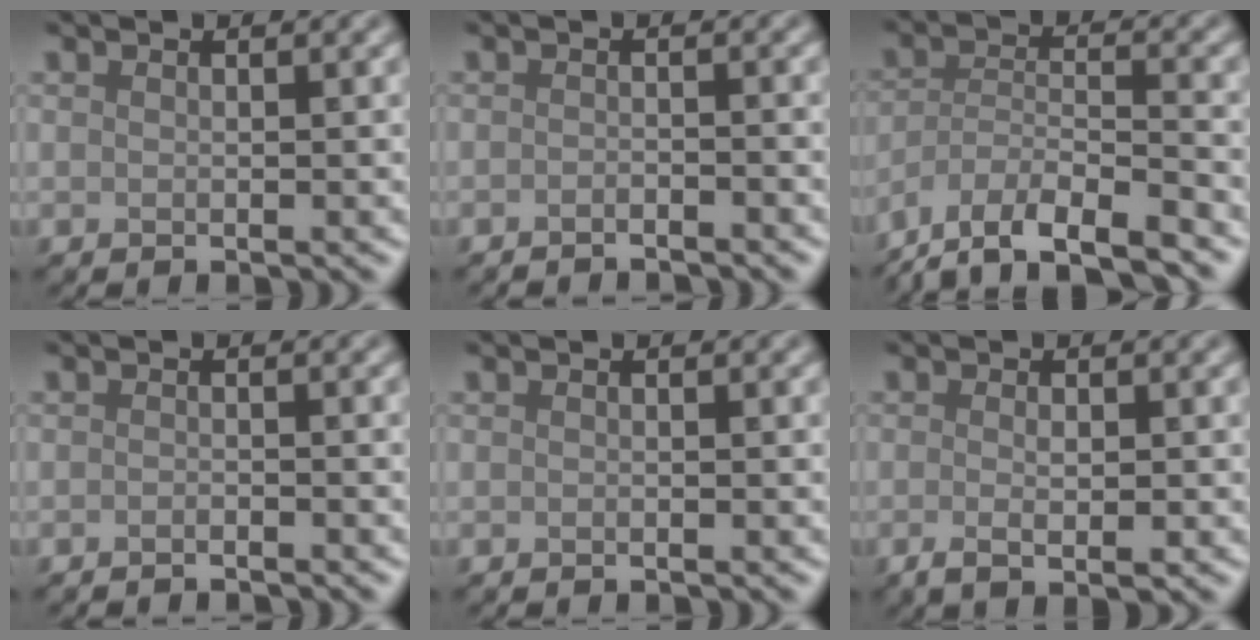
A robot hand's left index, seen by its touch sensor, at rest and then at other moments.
{"total": 1.3, "force": [-1.2, 0.2, 0.5], "torque": [-0.003, -0.003, -0.023]}
{"total": 9.7, "force": [-8.3, 2.5, 4.4], "torque": [-0.073, -0.015, -0.139]}
{"total": 1.0, "force": [-0.9, 0.1, 0.3], "torque": [-0.004, -0.002, -0.017]}
{"total": 0.0}
{"total": 2.2, "force": [-0.5, 0.7, 2.0], "torque": [-0.038, -0.005, -0.010]}